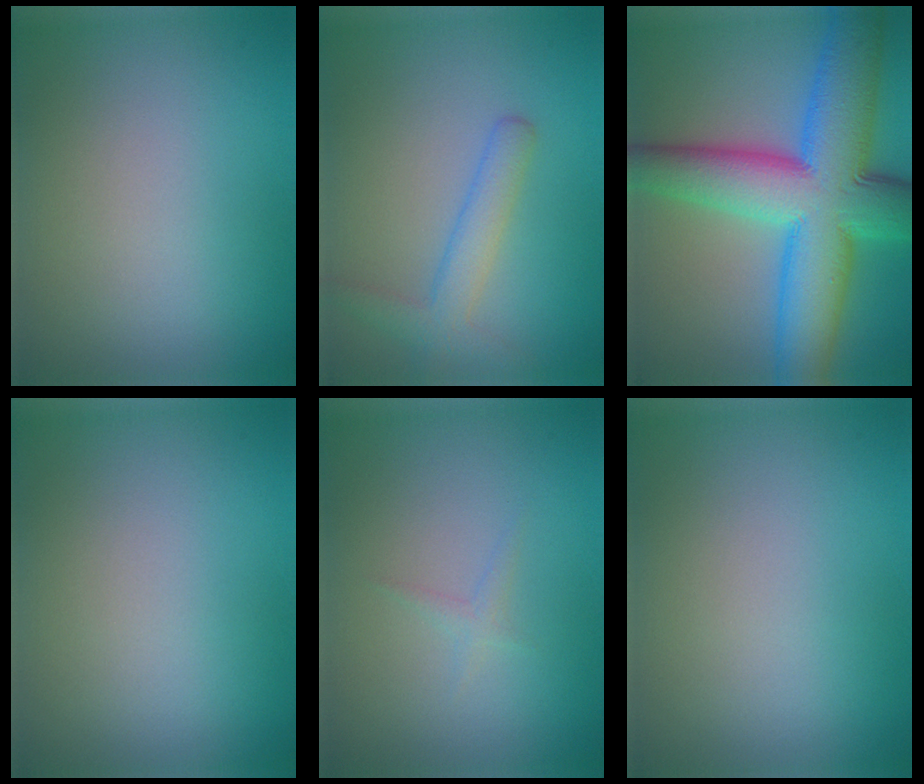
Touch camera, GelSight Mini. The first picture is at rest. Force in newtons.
{"total": 2.9, "press": 2.9, "slide": 0.2}
{"total": 13.9, "press": 13.9, "slide": 0.0}
{"total": 0.0}
{"total": 0.7, "press": 0.7, "slide": 0.0}
{"total": 0.0}